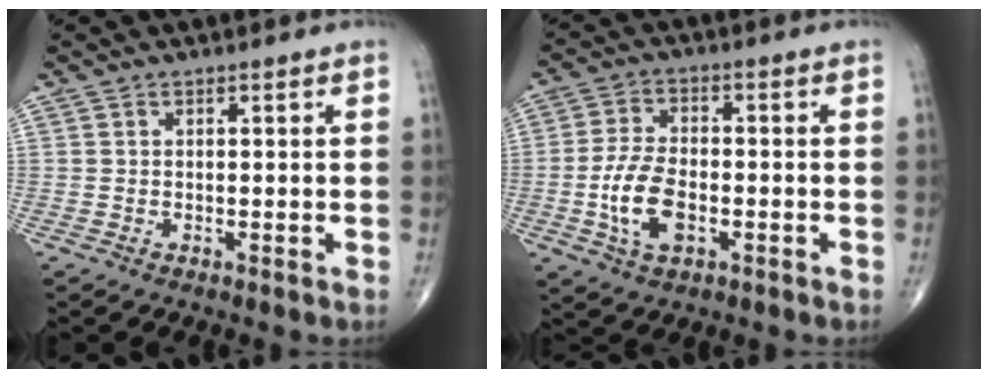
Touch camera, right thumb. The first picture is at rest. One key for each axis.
{"total": 9.3, "fx": -2.4, "fy": 5.1, "fz": 7.4, "tx": -0.147, "ty": 0.009, "tz": -0.045}